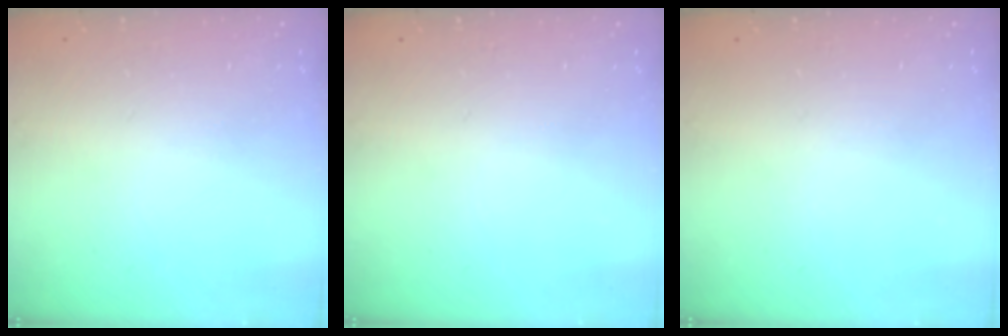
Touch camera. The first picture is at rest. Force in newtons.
{"total": 0.0}
{"total": 0.0}